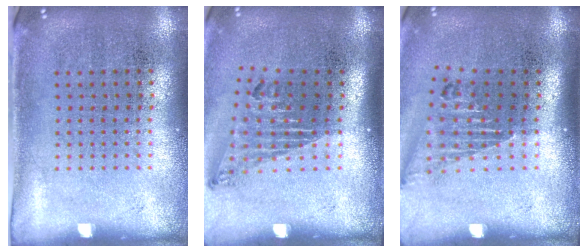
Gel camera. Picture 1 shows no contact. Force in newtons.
{"total": 1.7, "press": 1.1, "slide": 1.3}
{"total": 1.6, "press": 1.2, "slide": 1.0}